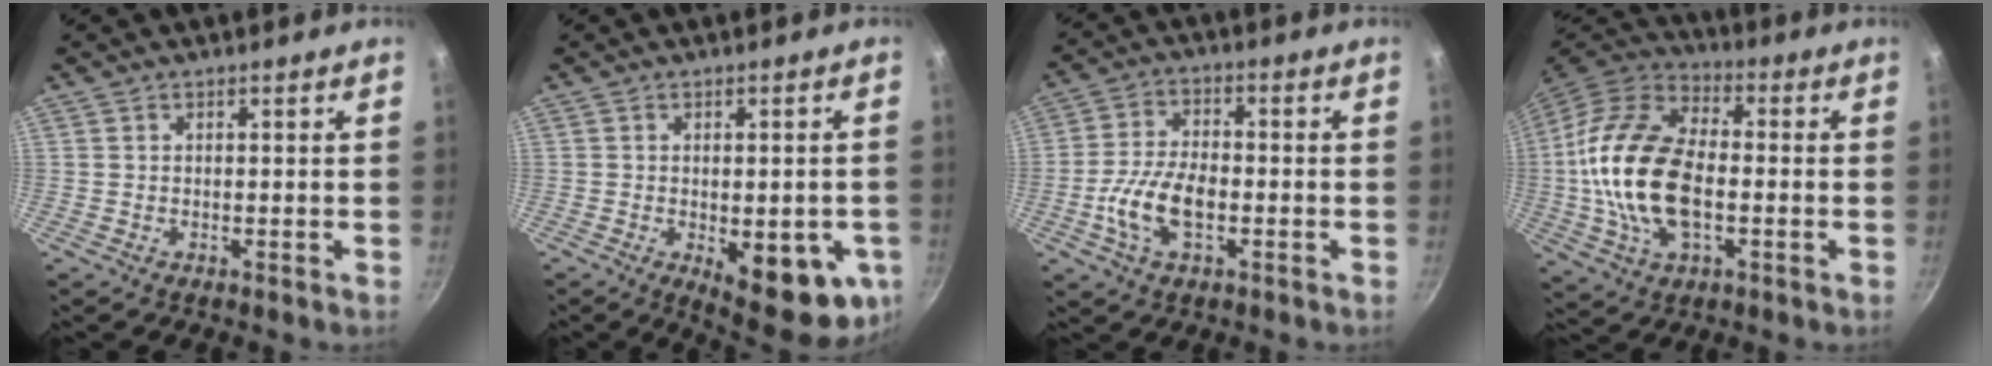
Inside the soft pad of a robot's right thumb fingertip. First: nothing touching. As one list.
[{"total": 15.6, "force": [-4.4, 6.1, 13.7], "torque": [-0.138, -0.014, -0.046]}, {"total": 10.0, "force": [-2.7, 5.3, 8.0], "torque": [-0.154, 0.022, -0.058]}, {"total": 21.2, "force": [-1.6, 12.1, 17.3], "torque": [-0.328, 0.030, -0.040]}]